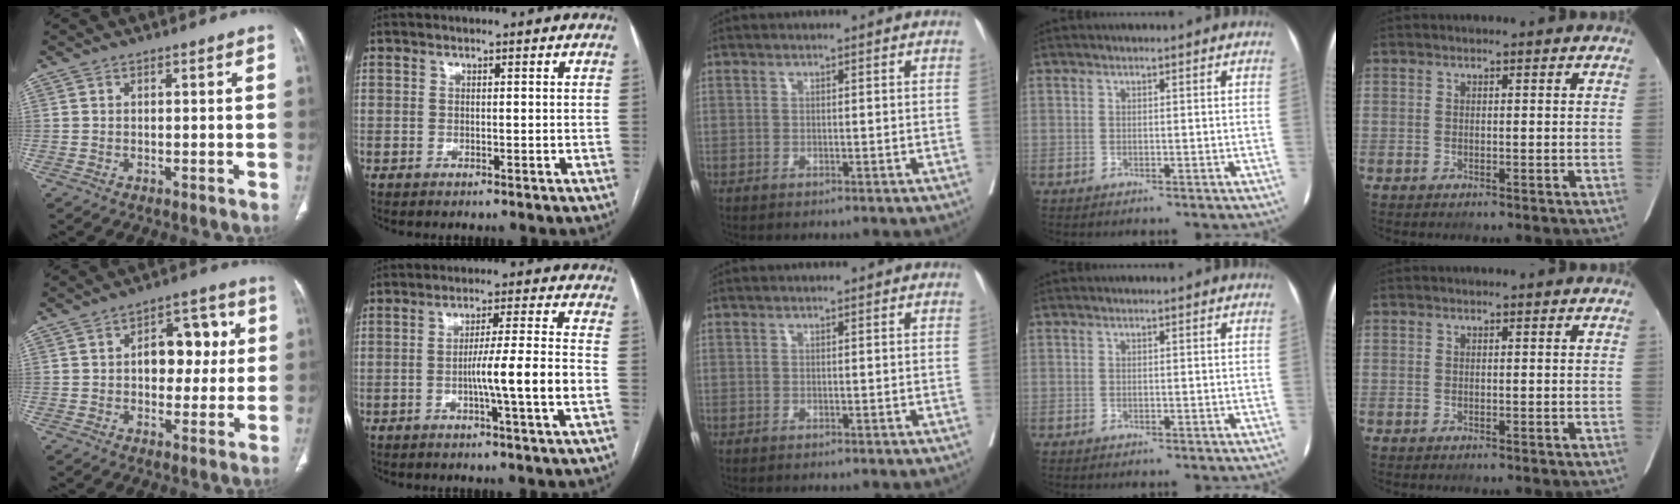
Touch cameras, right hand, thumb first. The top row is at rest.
{"thumb": {"total": 10.5, "force": [1.4, 6.9, 7.9], "torque": [-0.064, 0.020, 0.019]}, "index": {"total": 9.2, "force": [-2.3, -1.1, 8.9], "torque": [-0.145, 0.001, -0.037]}}